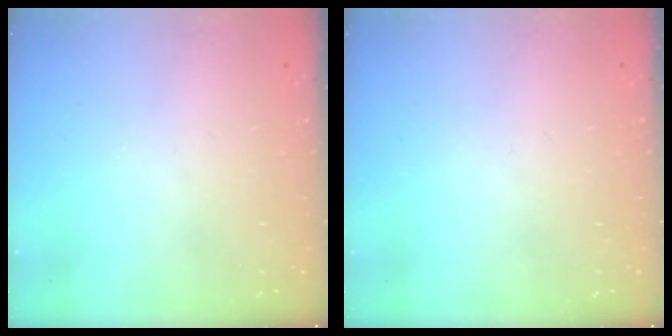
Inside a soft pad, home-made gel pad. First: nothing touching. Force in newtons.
{"total": 0.0}